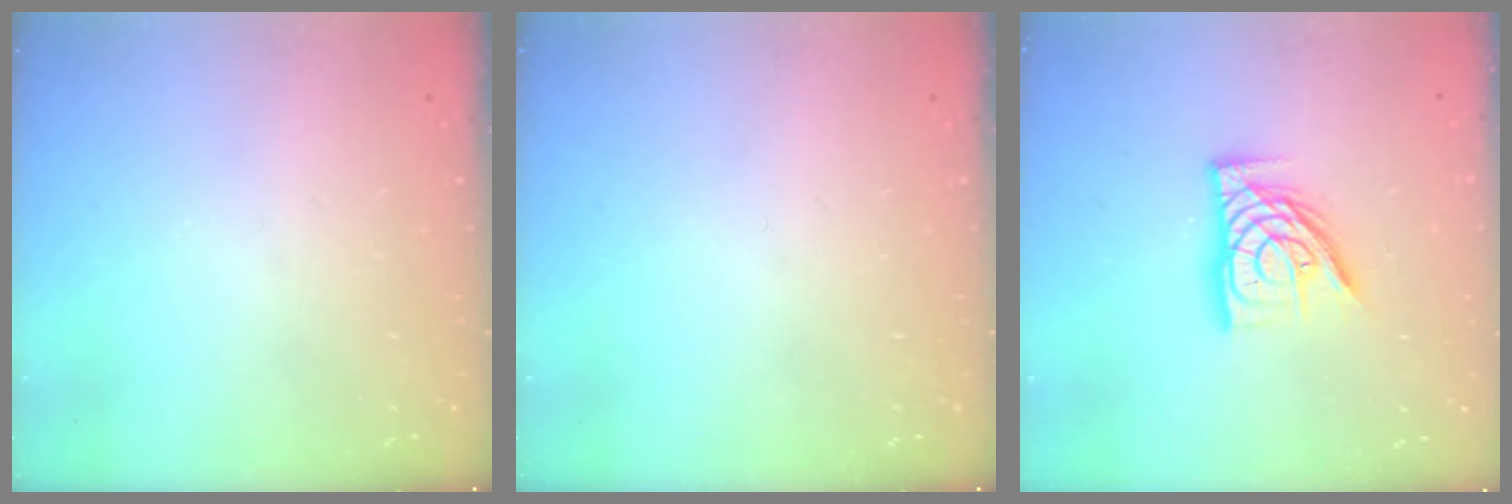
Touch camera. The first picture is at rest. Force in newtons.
{"total": 0.0}
{"total": 13.3, "press": 13.2, "slide": 1.5}